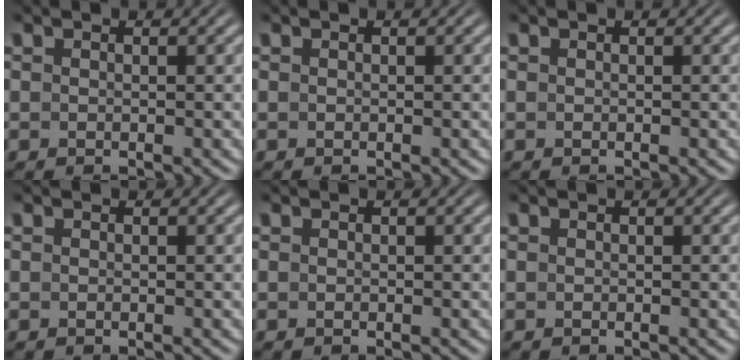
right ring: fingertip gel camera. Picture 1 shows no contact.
{"total": 0.0}
{"total": 0.0}
{"total": 0.0}
{"total": 0.0}
{"total": 0.0}